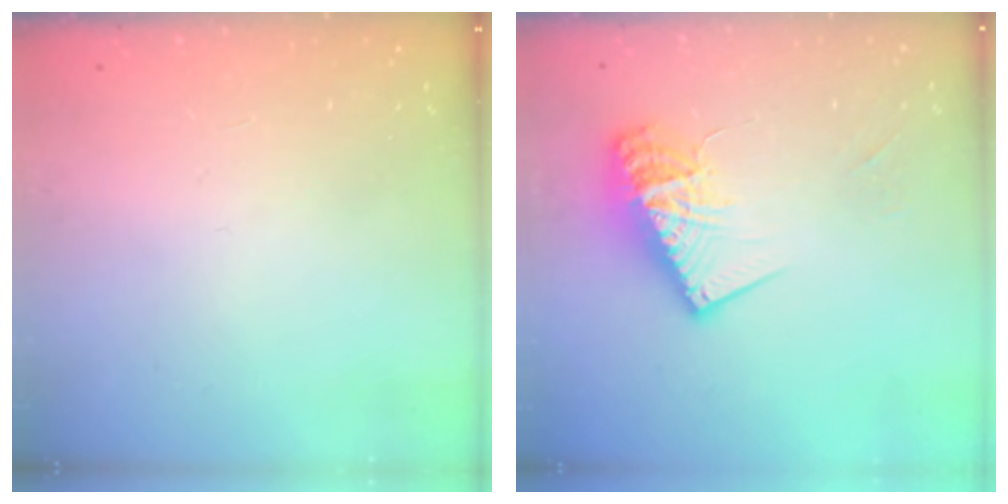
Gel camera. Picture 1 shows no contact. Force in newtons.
{"total": 13.5, "press": 13.4, "slide": 1.6}